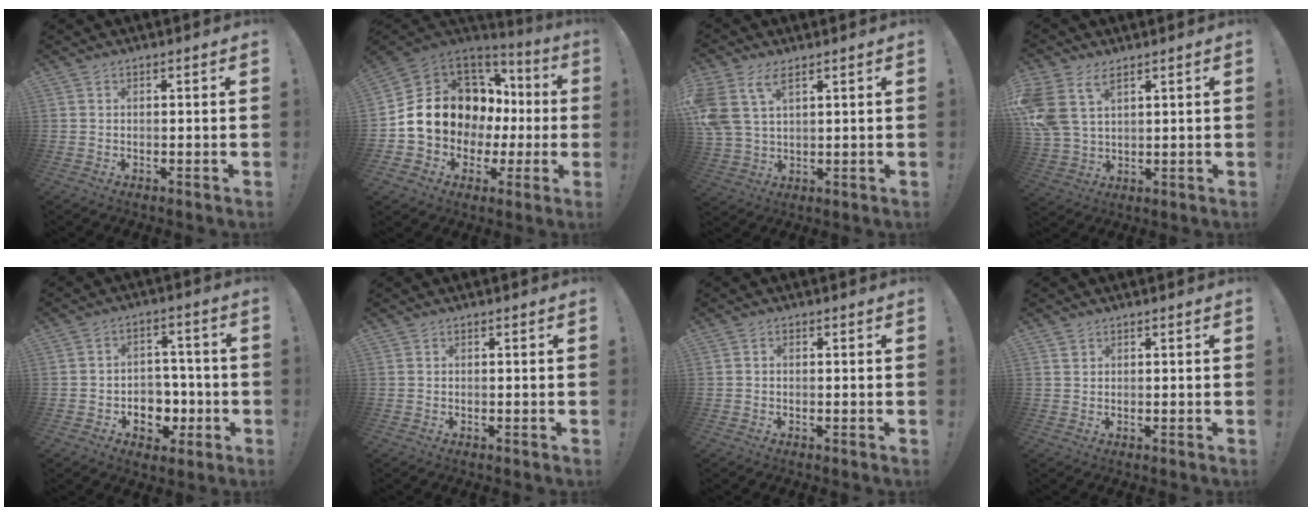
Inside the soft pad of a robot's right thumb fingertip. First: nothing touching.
{"total": 16.7, "force": [2.8, 13.7, 9.2], "torque": [-0.156, -0.012, 0.092]}
{"total": 9.5, "force": [4.9, 5.2, 6.2], "torque": [-0.132, -0.011, 0.099]}
{"total": 10.5, "force": [5.6, 6.3, 6.3], "torque": [-0.135, -0.022, 0.110]}
{"total": 8.8, "force": [-2.4, 7.7, 3.5], "torque": [-0.039, 0.016, -0.033]}
{"total": 0.0}
{"total": 0.7, "force": [-0.3, 0.6, 0.3], "torque": [-0.014, 0.006, -0.003]}
{"total": 1.2, "force": [1.0, 0.6, 0.5], "torque": [-0.002, -0.004, 0.017]}